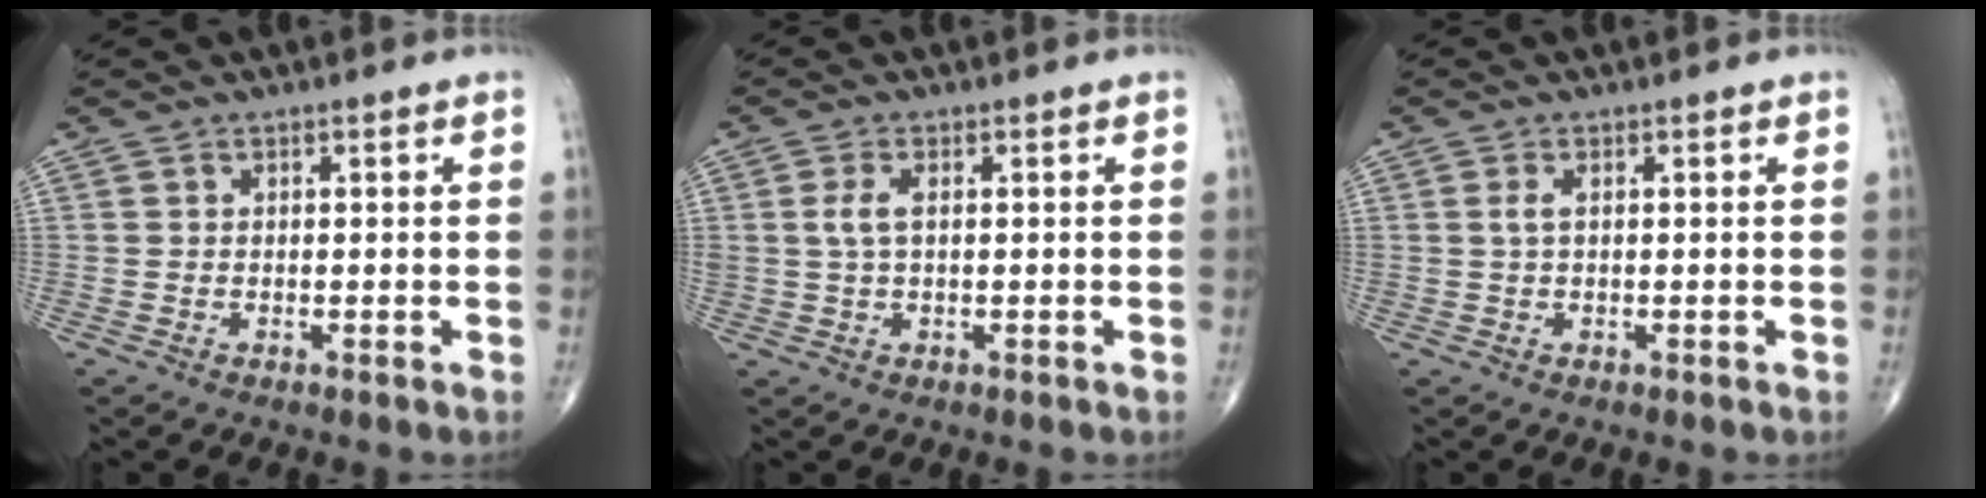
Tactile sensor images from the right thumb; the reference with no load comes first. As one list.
[{"total": 3.0, "force": [0.6, 1.3, 2.6], "torque": [-0.064, 0.005, 0.014]}, {"total": 1.4, "force": [0.3, 0.5, 1.3], "torque": [-0.038, 0.007, 0.010]}]